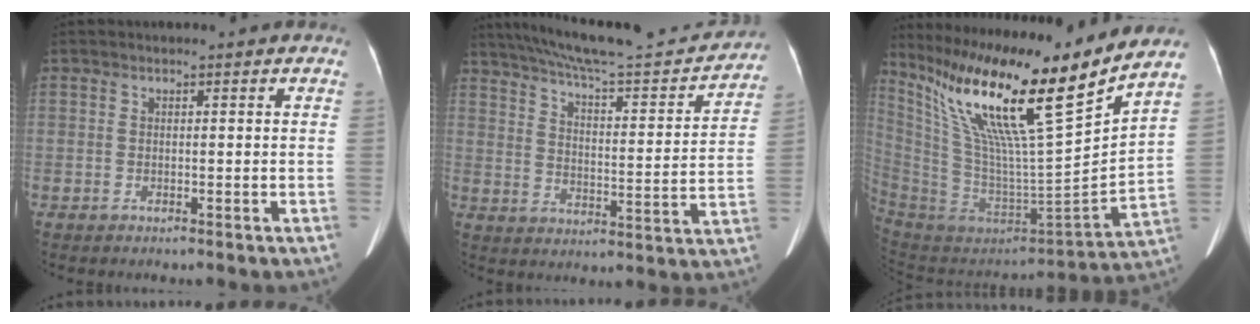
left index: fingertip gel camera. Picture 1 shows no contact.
{"total": 24.2, "force": [21.8, 2.8, 10.1], "torque": [-0.164, -0.014, 0.299]}
{"total": 26.1, "force": [18.7, -0.1, 18.3], "torque": [-0.337, -0.017, 0.330]}